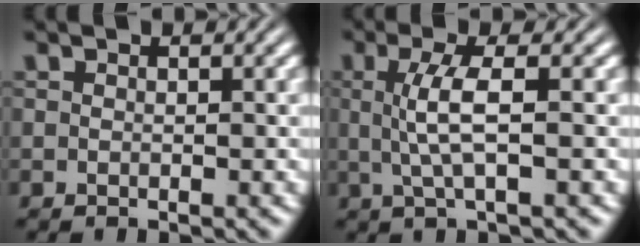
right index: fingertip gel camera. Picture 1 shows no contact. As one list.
[{"total": 3.4, "force": [0.2, -0.6, 3.3], "torque": [-0.063, 0.000, 0.011]}]